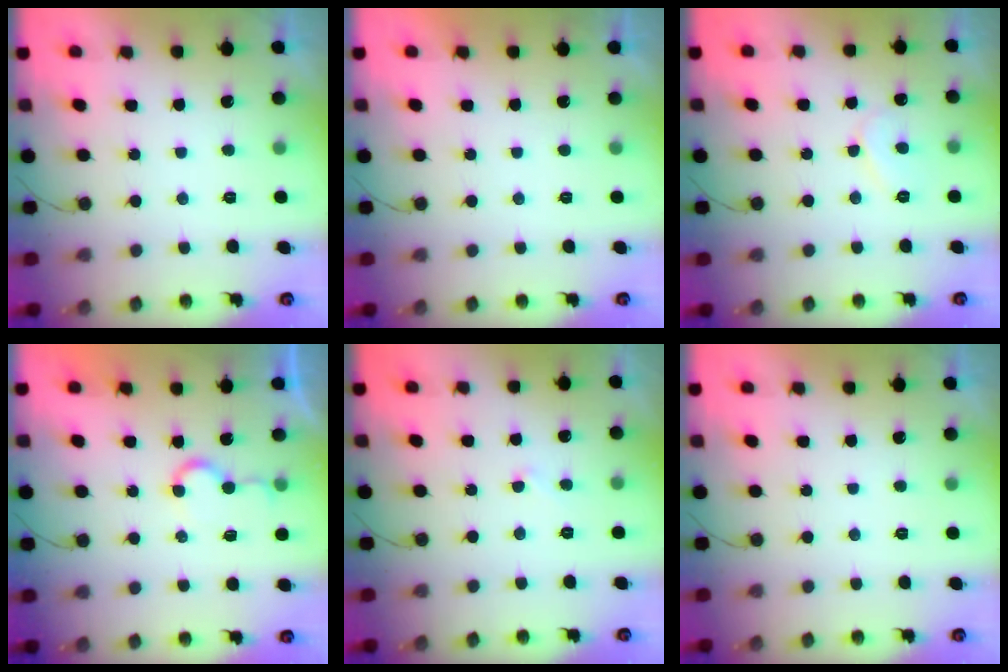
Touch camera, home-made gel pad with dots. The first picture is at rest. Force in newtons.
{"total": 1.7, "press": 1.7, "slide": 0.1}
{"total": 6.2, "press": 6.2, "slide": 0.5}
{"total": 5.4, "press": 5.4, "slide": 0.4}
{"total": 3.5, "press": 3.5, "slide": 0.2}
{"total": 0.0}